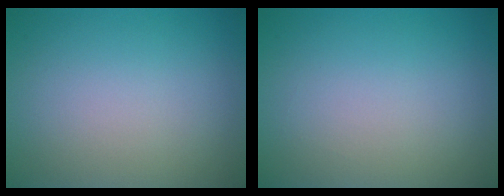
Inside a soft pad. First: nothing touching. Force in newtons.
{"total": 0.0}